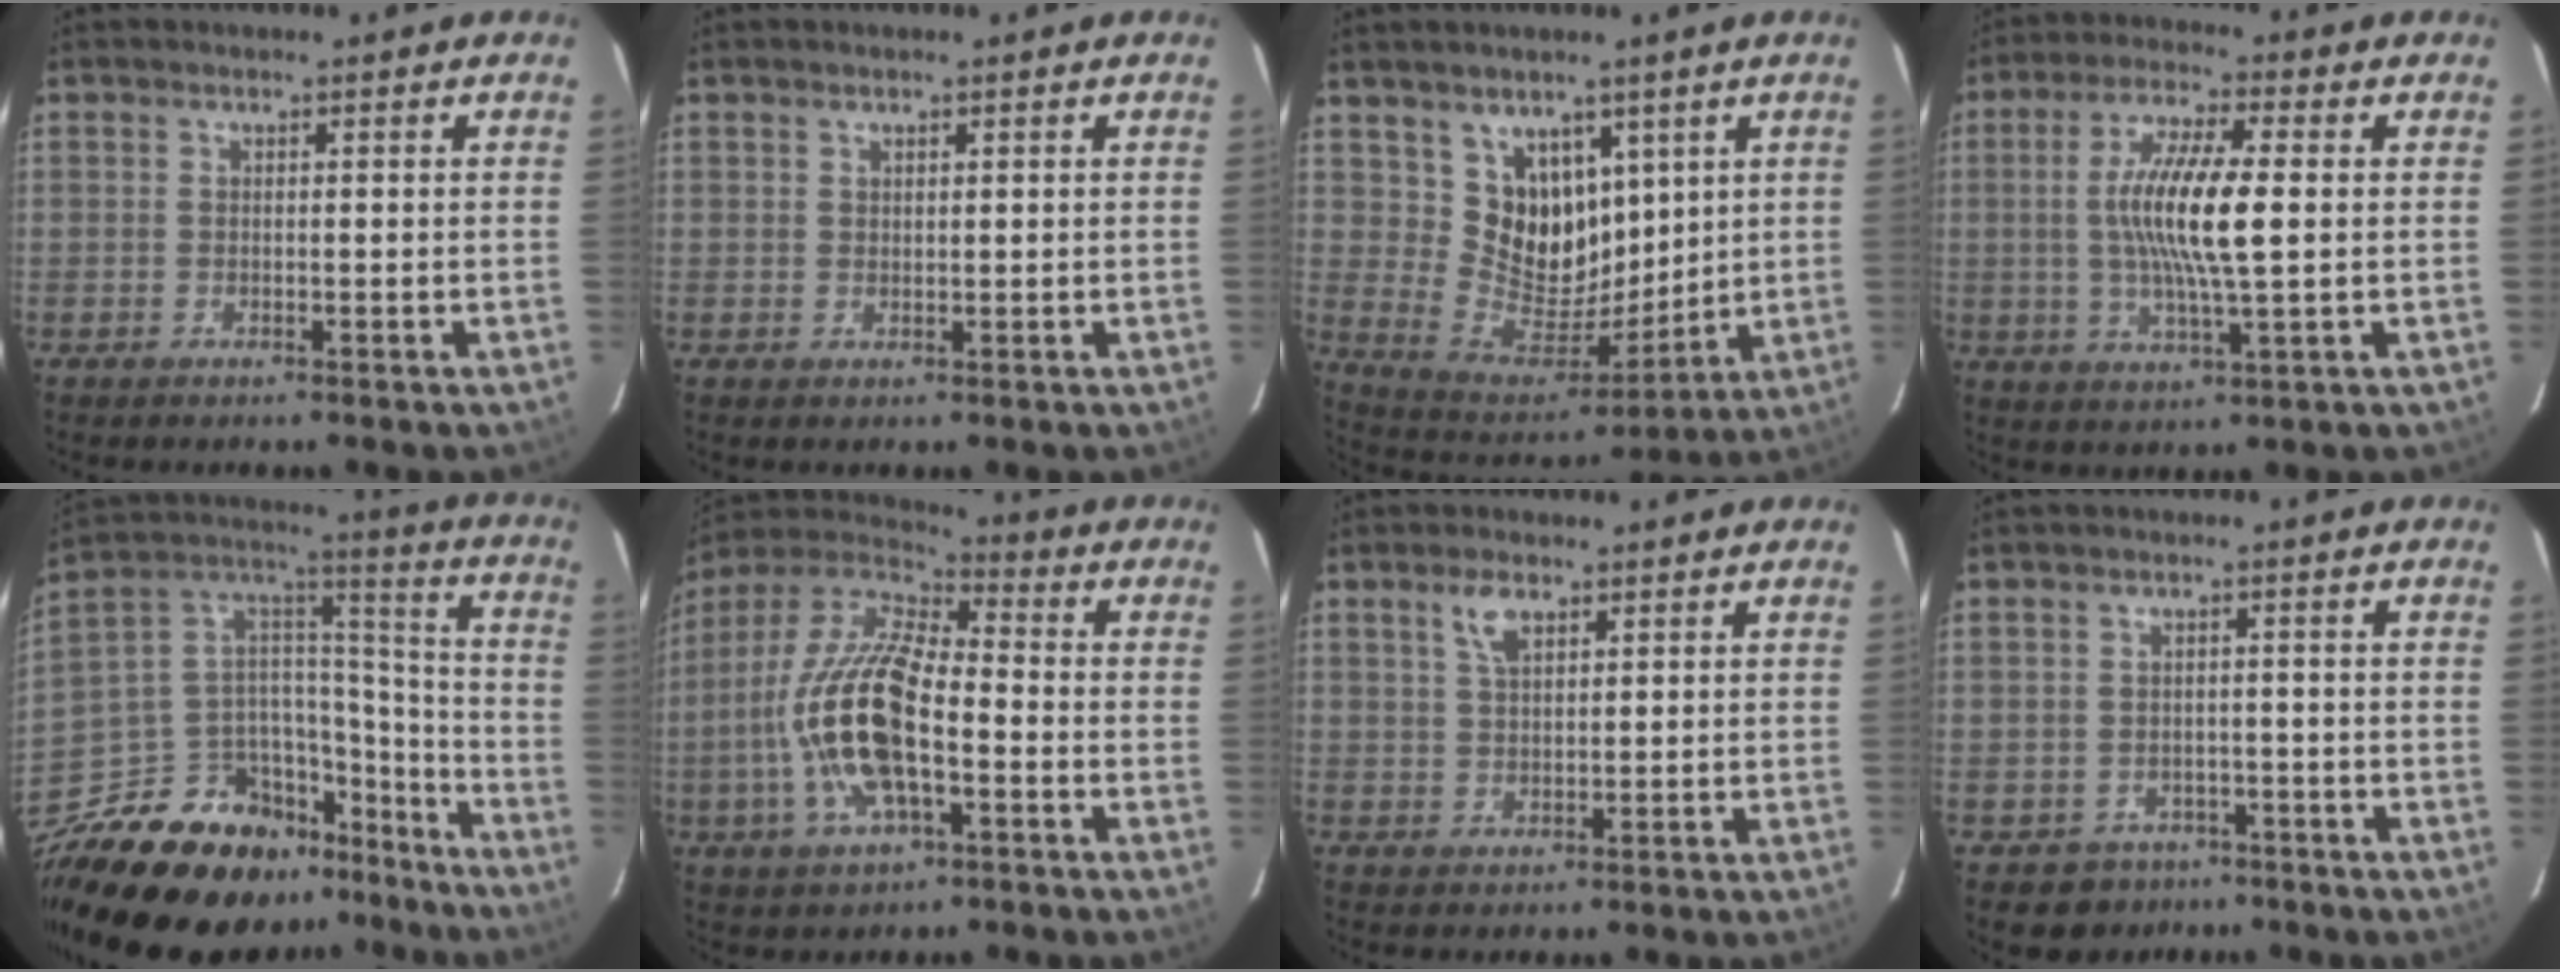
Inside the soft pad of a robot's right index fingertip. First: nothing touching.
{"total": 0.8, "force": [0.7, 0.4, 0.3], "torque": [-0.005, 0.001, 0.013]}
{"total": 11.9, "force": [6.1, 9.2, 4.4], "torque": [-0.078, -0.010, 0.130]}
{"total": 11.9, "force": [0.6, 2.0, 11.8], "torque": [-0.225, 0.001, 0.009]}
{"total": 28.9, "force": [-21.9, 13.5, 13.2], "torque": [-0.265, 0.057, -0.328]}
{"total": 18.4, "force": [-4.2, 7.2, 16.4], "torque": [-0.337, -0.002, -0.089]}
{"total": 3.7, "force": [2.1, 1.7, 2.6], "torque": [-0.048, 0.006, 0.041]}
{"total": 4.8, "force": [-2.8, 3.9, 0.2], "torque": [-0.013, 0.023, -0.034]}